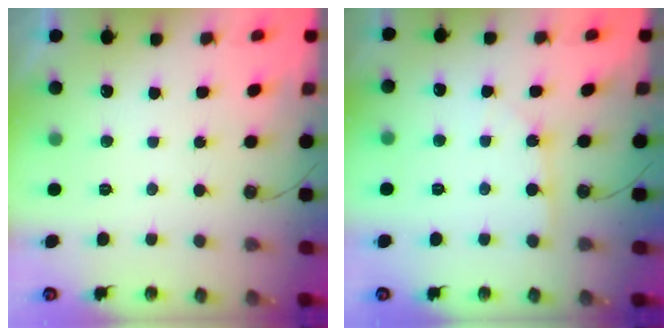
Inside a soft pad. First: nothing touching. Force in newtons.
{"total": 2.0, "press": 1.9, "slide": 0.3}